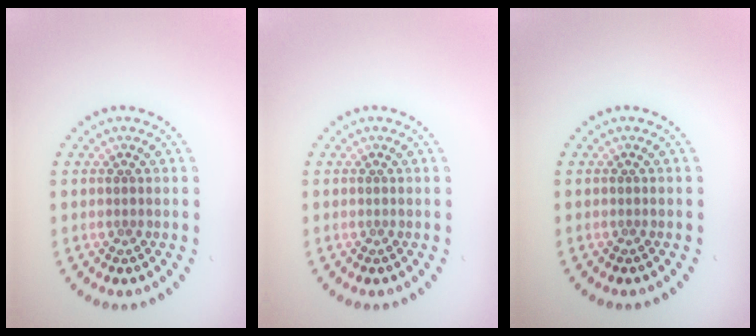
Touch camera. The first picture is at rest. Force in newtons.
{"total": 0.0}
{"total": 0.0}